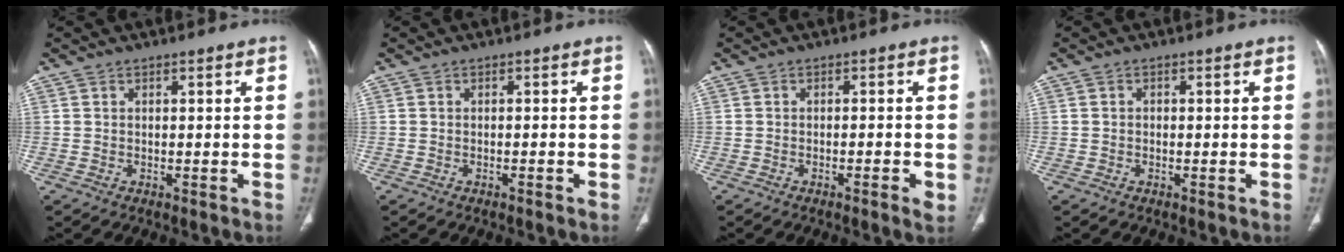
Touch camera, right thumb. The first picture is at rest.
{"total": 0.8, "force": [-0.4, 0.1, 0.7], "torque": [-0.017, 0.003, -0.005]}
{"total": 2.9, "force": [-1.1, 0.5, 2.6], "torque": [-0.045, 0.000, -0.016]}
{"total": 0.8, "force": [-0.1, 0.7, 0.4], "torque": [-0.005, 0.004, -0.002]}